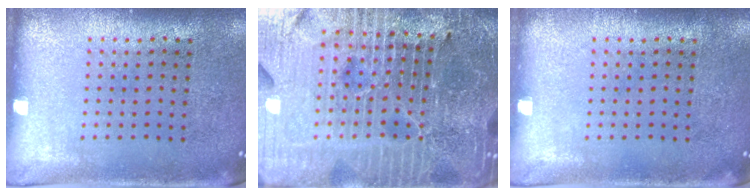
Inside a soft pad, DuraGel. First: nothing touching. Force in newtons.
{"total": 6.7, "press": 5.9, "slide": 3.1}
{"total": 0.0}